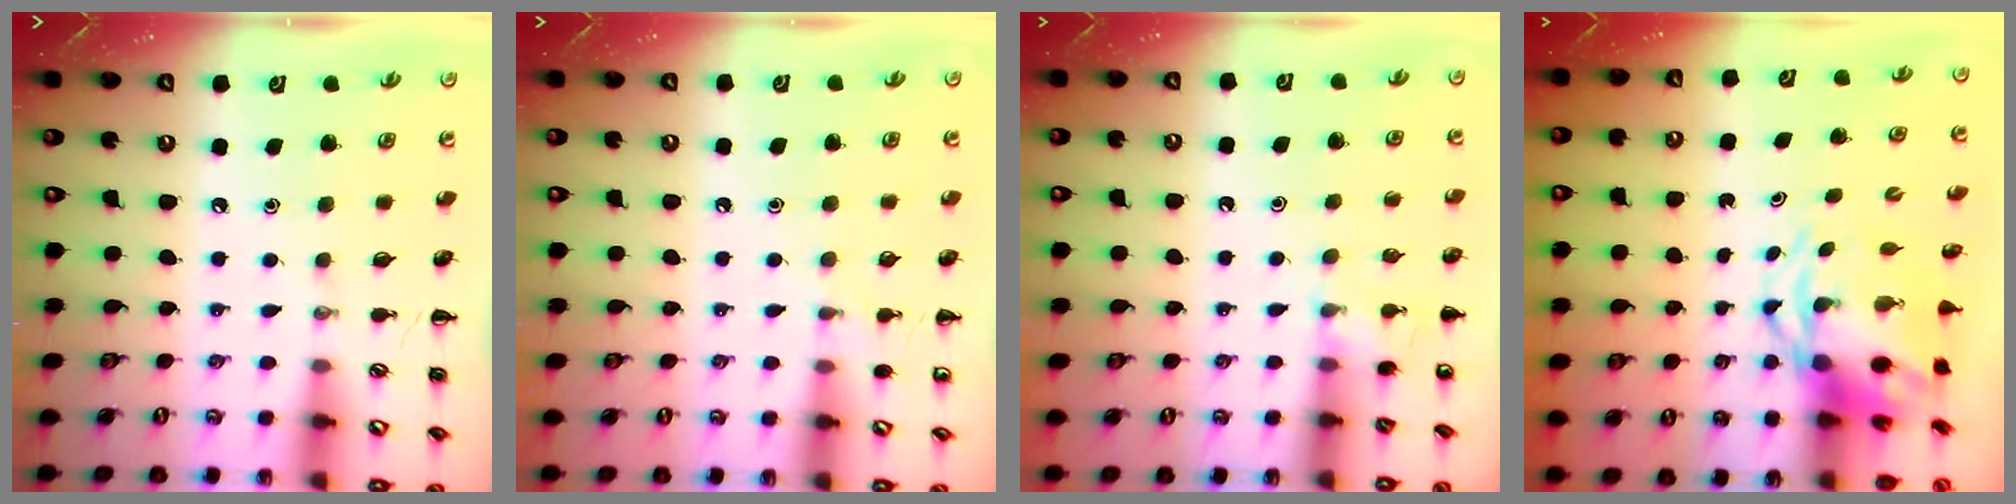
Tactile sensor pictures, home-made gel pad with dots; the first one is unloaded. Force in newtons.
{"total": 5.0, "press": 4.8, "slide": 1.5}
{"total": 5.8, "press": 5.5, "slide": 1.9}
{"total": 5.2, "press": 5.0, "slide": 1.7}